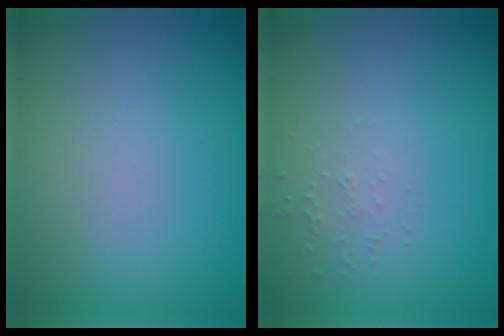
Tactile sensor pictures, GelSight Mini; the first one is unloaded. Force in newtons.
{"total": 0.8, "press": 0.8, "slide": 0.3}